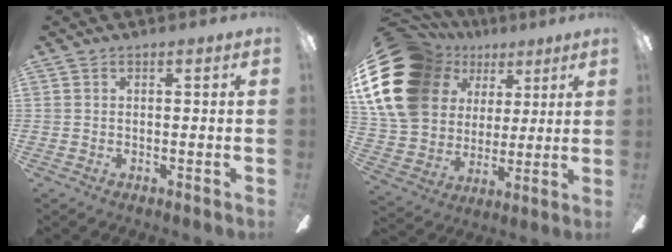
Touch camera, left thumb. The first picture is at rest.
{"total": 23.5, "force": [8.9, 18.0, 12.3], "torque": [-0.270, -0.030, 0.177]}